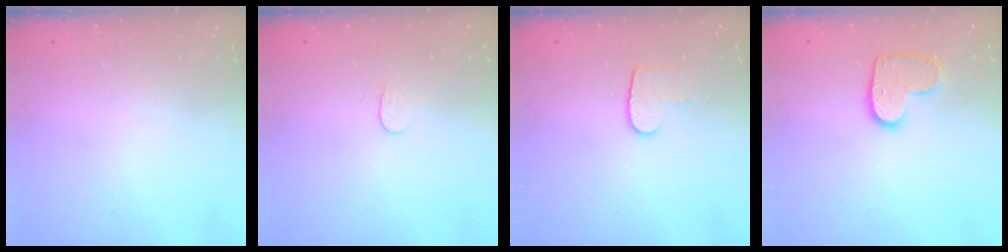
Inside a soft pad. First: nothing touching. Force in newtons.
{"total": 3.8, "press": 3.7, "slide": 0.4}
{"total": 6.3, "press": 6.3, "slide": 0.4}
{"total": 9.8, "press": 9.8, "slide": 0.3}